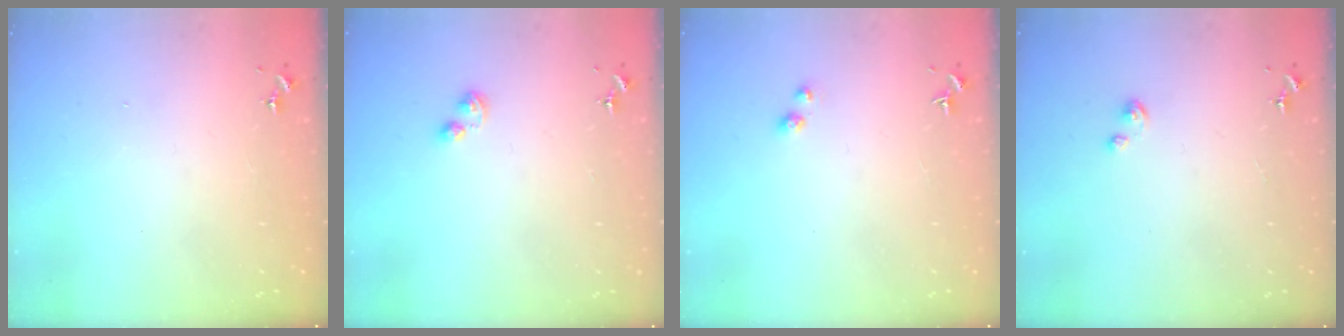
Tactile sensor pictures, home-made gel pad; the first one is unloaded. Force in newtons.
{"total": 3.2, "press": 3.2, "slide": 0.4}
{"total": 2.9, "press": 2.9, "slide": 0.2}
{"total": 2.7, "press": 2.7, "slide": 0.3}